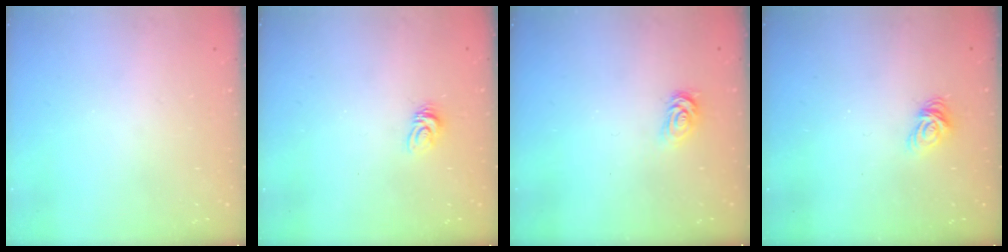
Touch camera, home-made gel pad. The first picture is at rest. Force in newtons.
{"total": 4.5, "press": 4.5, "slide": 0.2}
{"total": 2.6, "press": 2.6, "slide": 0.4}
{"total": 7.6, "press": 7.6, "slide": 0.4}